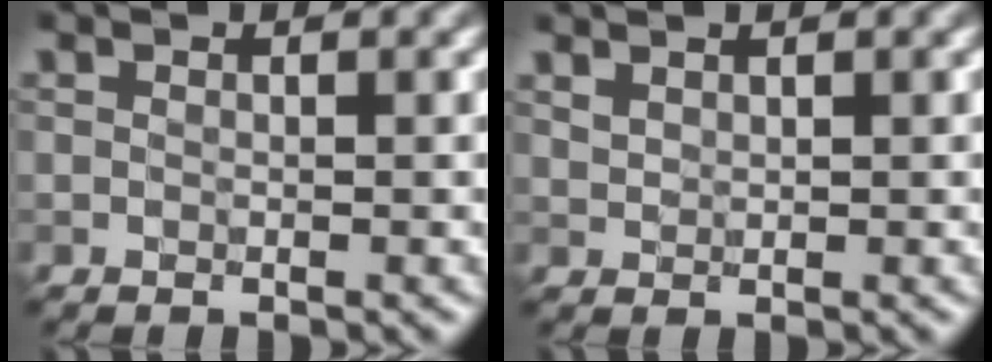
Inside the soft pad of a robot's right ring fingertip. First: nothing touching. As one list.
[{"total": 0.9, "force": [0.9, 0.2, 0.1], "torque": [-0.006, 0.000, 0.024]}]